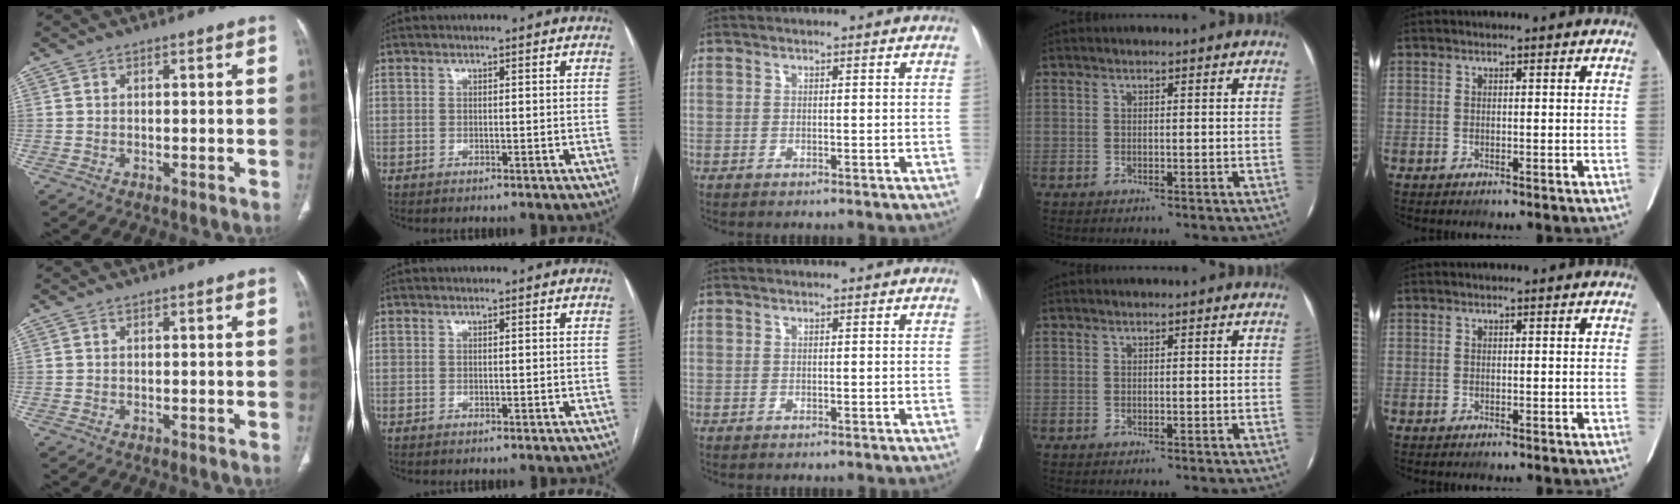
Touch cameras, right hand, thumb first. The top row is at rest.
{}